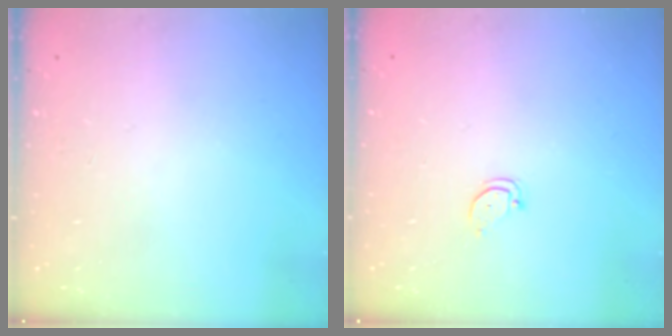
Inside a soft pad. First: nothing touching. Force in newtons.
{"total": 2.4, "press": 2.4, "slide": 0.2}